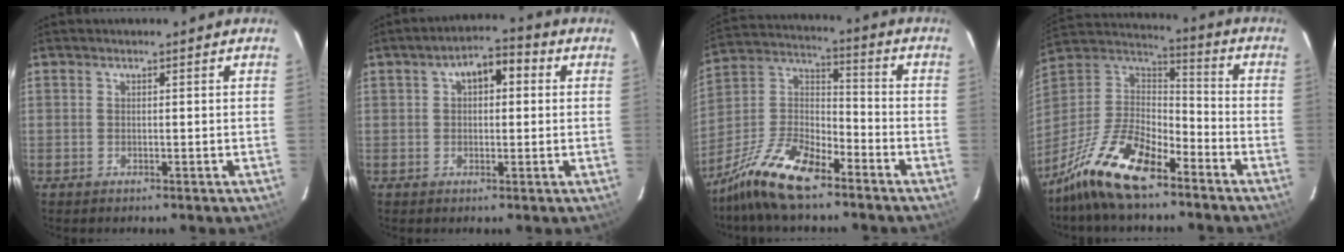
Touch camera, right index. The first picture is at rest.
{"total": 6.2, "force": [1.6, 3.6, 4.9], "torque": [-0.080, 0.028, 0.027]}
{"total": 14.9, "force": [-10.5, 5.2, 9.2], "torque": [-0.201, 0.010, -0.201]}
{"total": 18.4, "force": [-12.9, 6.6, 11.4], "torque": [-0.245, -0.003, -0.243]}